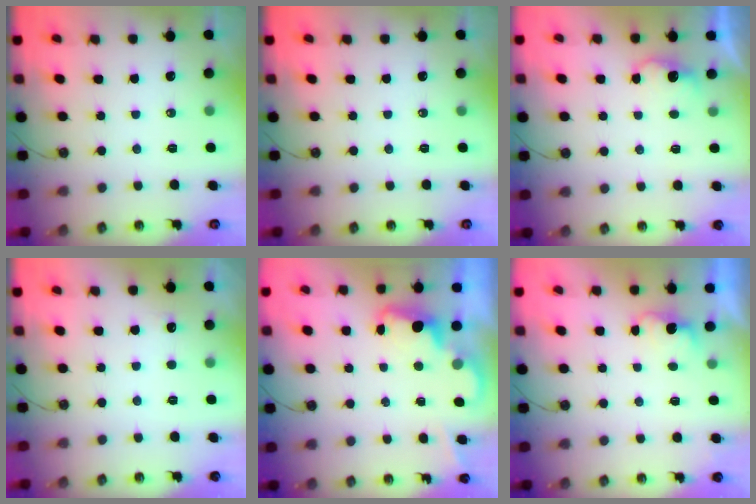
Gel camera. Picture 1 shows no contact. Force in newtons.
{"total": 0.0}
{"total": 4.0, "press": 3.8, "slide": 1.0}
{"total": 3.9, "press": 3.7, "slide": 1.3}
{"total": 2.4, "press": 2.4, "slide": 0.5}
{"total": 1.4, "press": 1.2, "slide": 0.7}